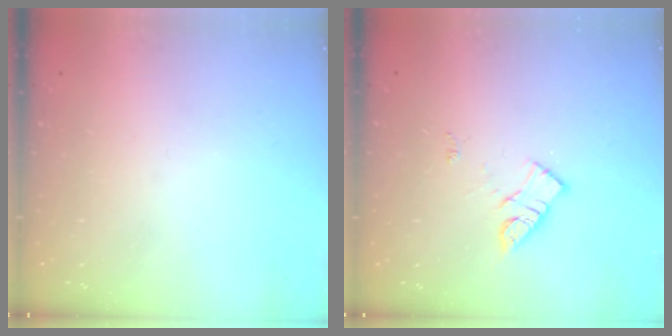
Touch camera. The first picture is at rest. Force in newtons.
{"total": 10.7, "press": 10.7, "slide": 0.7}